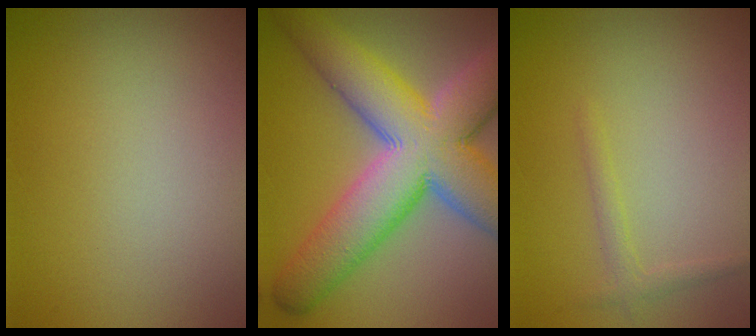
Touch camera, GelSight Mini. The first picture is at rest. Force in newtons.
{"total": 12.7, "press": 12.7, "slide": 0.5}
{"total": 1.1, "press": 1.1, "slide": 0.0}